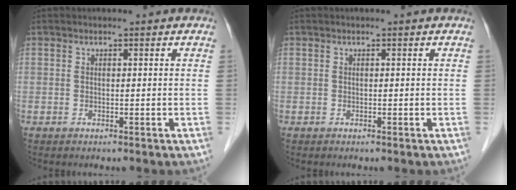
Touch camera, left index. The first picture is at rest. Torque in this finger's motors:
{"motor_torque": [0.00, 0.00, 0.00, 0.00]}